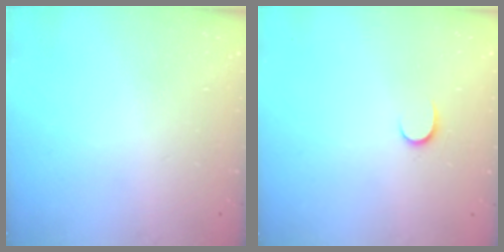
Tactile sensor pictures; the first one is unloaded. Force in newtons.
{"total": 3.8, "press": 3.8, "slide": 0.4}